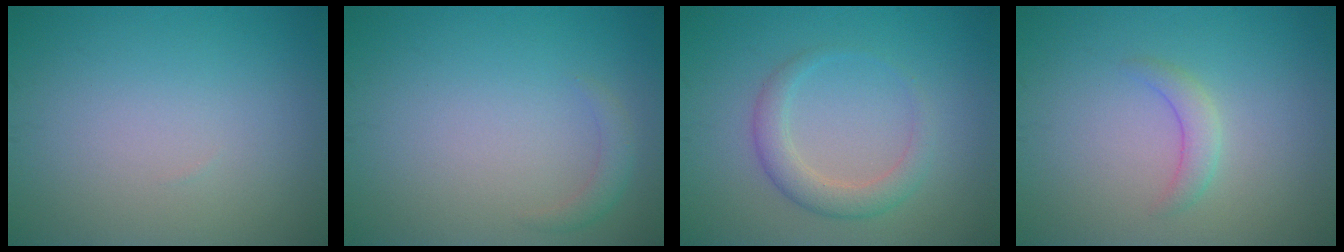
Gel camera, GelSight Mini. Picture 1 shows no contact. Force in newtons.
{"total": 1.3, "press": 1.2, "slide": 0.1}
{"total": 2.9, "press": 2.9, "slide": 0.1}
{"total": 1.7, "press": 1.7, "slide": 0.0}